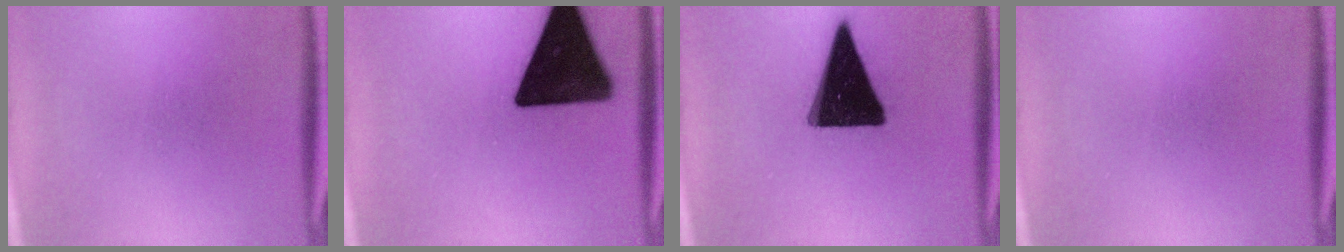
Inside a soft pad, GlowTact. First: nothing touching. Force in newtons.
{"total": 19.5}
{"total": 18.4}
{"total": 0.0}